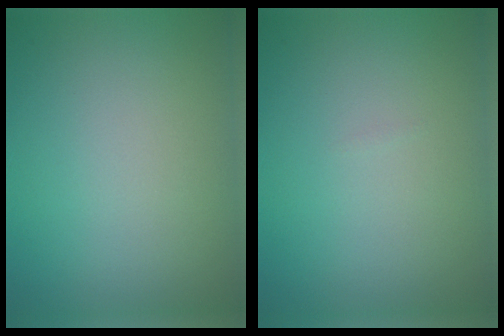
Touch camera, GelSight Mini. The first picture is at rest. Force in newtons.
{"total": 0.0}